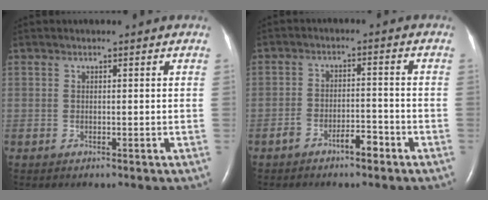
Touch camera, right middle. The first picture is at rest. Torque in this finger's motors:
{"motor_torque": [0.67, -0.69, 0.29, 0.05]}